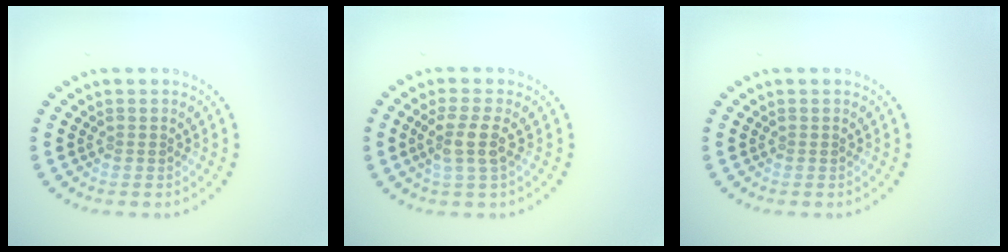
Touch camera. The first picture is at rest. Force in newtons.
{"total": 2.4, "press": 2.0, "slide": 1.4}
{"total": 0.0}